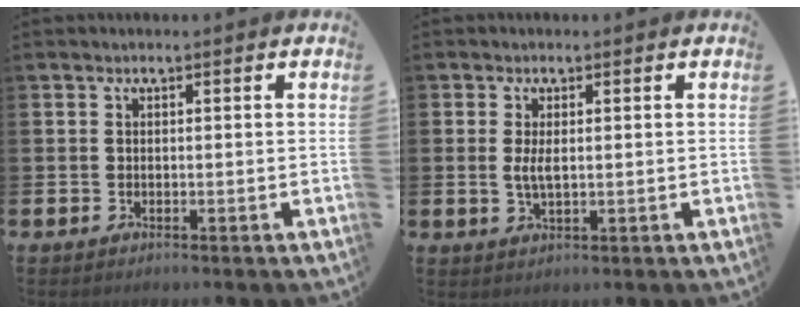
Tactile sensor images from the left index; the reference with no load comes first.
{"total": 2.4, "force": [0.3, 0.9, 2.2], "torque": [-0.040, 0.002, 0.004]}